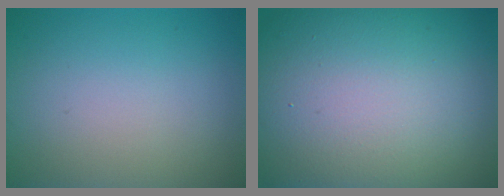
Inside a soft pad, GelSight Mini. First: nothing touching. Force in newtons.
{"total": 21.1, "press": 21.0, "slide": 1.3}